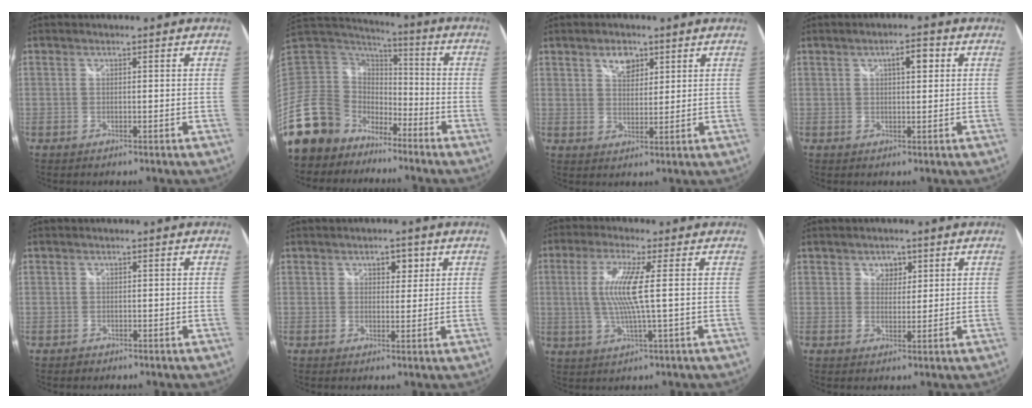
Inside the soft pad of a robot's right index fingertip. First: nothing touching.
{"total": 16.5, "force": [-11.4, 11.0, 4.4], "torque": [-0.128, 0.010, -0.208]}
{"total": 4.6, "force": [2.7, 2.9, 2.3], "torque": [-0.028, 0.008, 0.049]}
{"total": 3.5, "force": [1.2, 1.3, 3.0], "torque": [-0.044, 0.010, 0.018]}
{"total": 0.7, "force": [-0.1, 0.7, -0.1], "torque": [0.000, 0.001, -0.001]}
{"total": 3.1, "force": [1.5, 1.9, 1.8], "torque": [-0.020, 0.007, 0.023]}
{"total": 8.0, "force": [0.8, -0.4, 8.0], "torque": [-0.161, -0.007, 0.018]}
{"total": 2.8, "force": [1.4, 2.2, 0.7], "torque": [-0.005, 0.006, 0.024]}